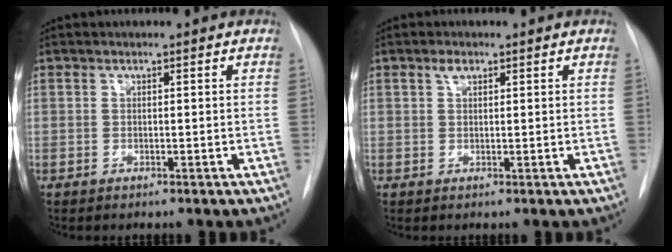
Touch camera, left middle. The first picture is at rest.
{"total": 1.3, "force": [0.8, 0.6, 0.8], "torque": [-0.017, 0.004, 0.015]}